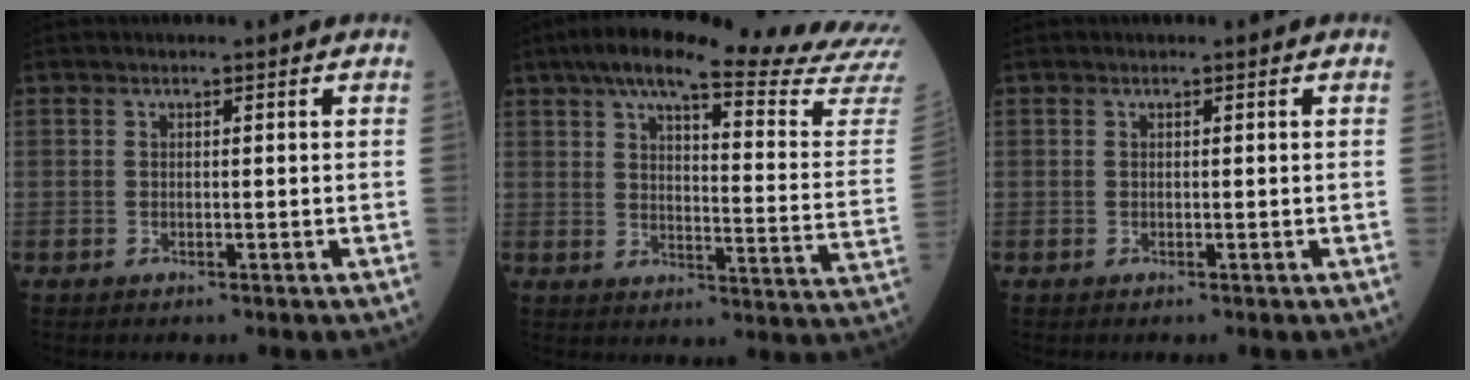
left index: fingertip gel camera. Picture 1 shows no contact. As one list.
[{"total": 26.1, "force": [23.3, -0.1, 11.9], "torque": [-0.172, -0.079, 0.279]}, {"total": 0.0}]